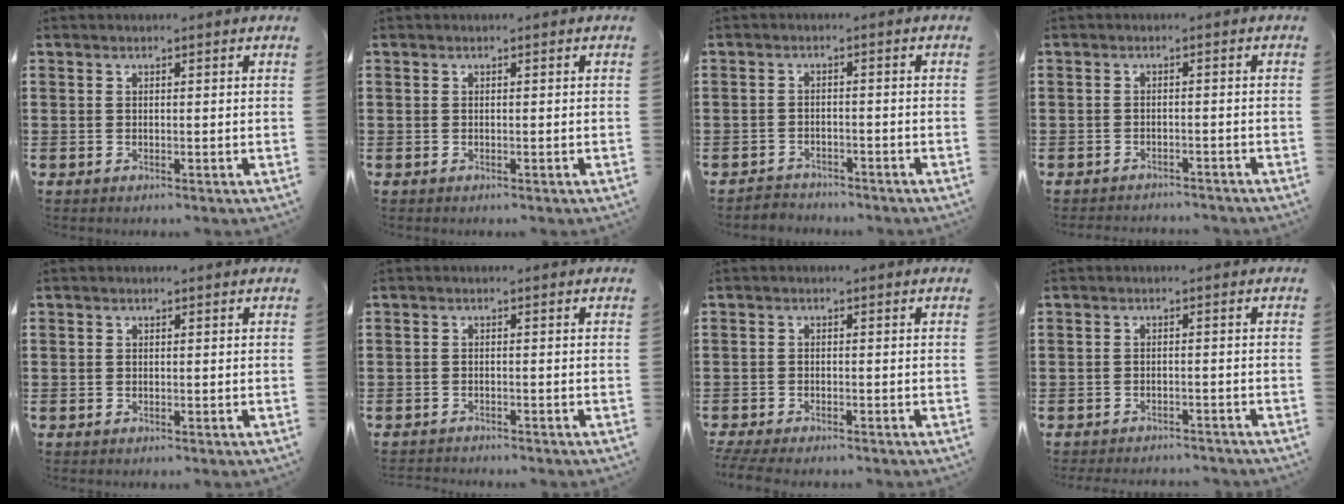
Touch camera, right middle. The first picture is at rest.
{"total": 0.0}
{"total": 2.2, "force": [-2.1, 0.5, -0.2], "torque": [-0.005, 0.000, -0.049]}
{"total": 1.7, "force": [-1.7, 0.1, 0.0], "torque": [-0.006, 0.000, -0.036]}
{"total": 0.0}
{"total": 1.1, "force": [-1.1, -0.1, 0.0], "torque": [-0.005, -0.001, -0.021]}
{"total": 2.0, "force": [-1.9, 0.2, 0.5], "torque": [-0.019, -0.001, -0.041]}
{"total": 1.7, "force": [-1.7, 0.1, 0.1], "torque": [-0.008, -0.001, -0.036]}